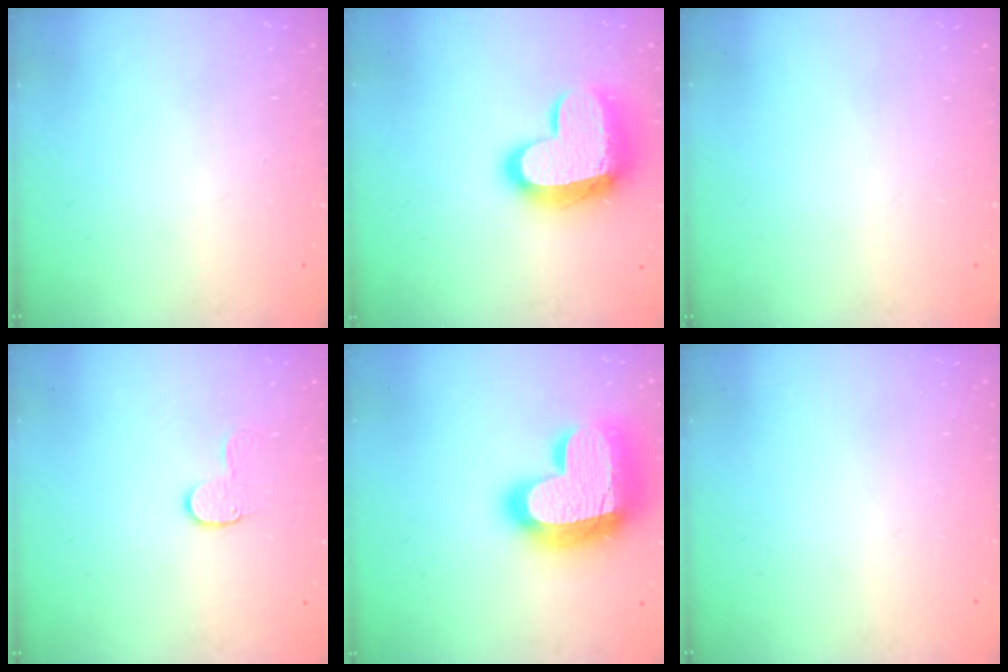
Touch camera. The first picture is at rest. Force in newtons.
{"total": 15.7, "press": 15.7, "slide": 1.2}
{"total": 0.0}
{"total": 5.5, "press": 5.5, "slide": 0.6}
{"total": 26.4, "press": 26.3, "slide": 2.0}
{"total": 0.0}